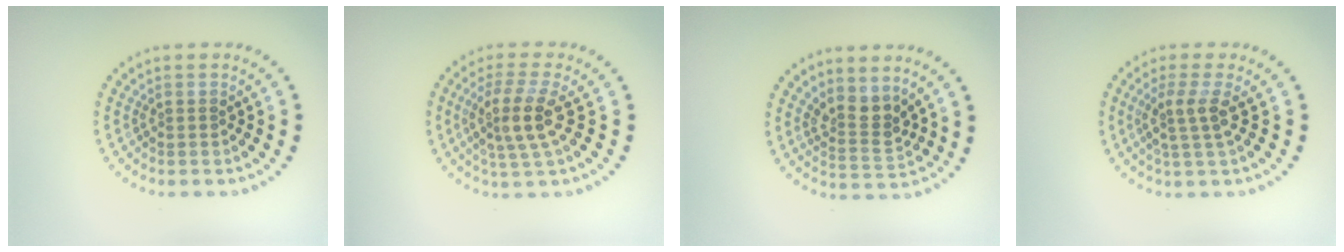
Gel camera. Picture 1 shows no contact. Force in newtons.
{"total": 3.7, "press": 3.3, "slide": 1.8}
{"total": 2.6, "press": 2.2, "slide": 1.5}
{"total": 2.5, "press": 2.0, "slide": 1.6}